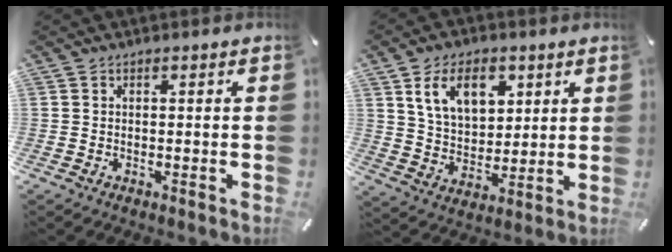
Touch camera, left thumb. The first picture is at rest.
{"total": 10.9, "force": [5.4, 7.3, 6.1], "torque": [-0.104, -0.006, 0.097]}